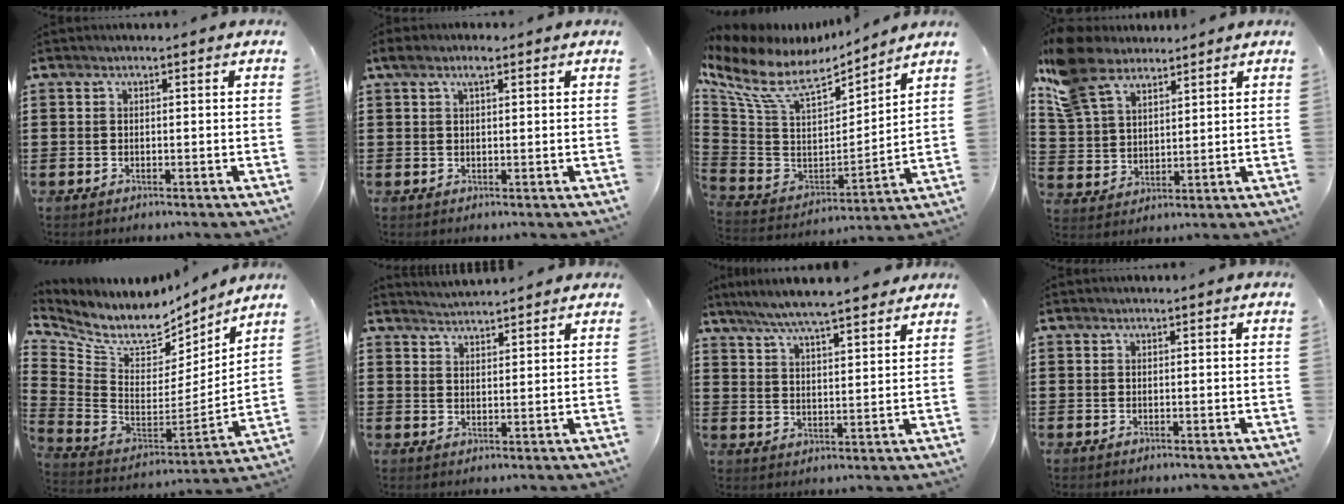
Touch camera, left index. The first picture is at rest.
{"total": 2.8, "force": [1.6, 0.9, 2.1], "torque": [-0.044, 0.006, 0.028]}
{"total": 11.4, "force": [7.9, 4.6, 6.8], "torque": [-0.170, -0.050, 0.137]}
{"total": 9.9, "force": [7.5, 4.9, 4.3], "torque": [-0.123, -0.007, 0.144]}
{"total": 8.0, "force": [6.4, 3.7, 3.1], "torque": [-0.084, -0.060, 0.110]}
{"total": 2.8, "force": [2.8, 0.2, -0.3], "torque": [-0.004, -0.008, 0.051]}
{"total": 6.4, "force": [5.9, 0.2, 2.6], "torque": [-0.070, -0.021, 0.105]}
{"total": 0.0}